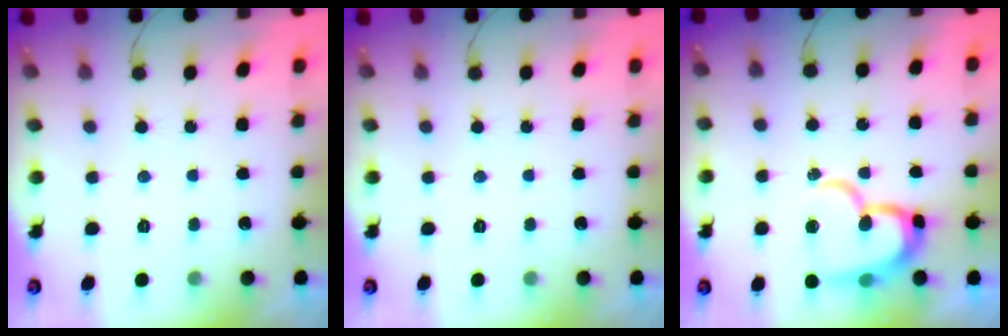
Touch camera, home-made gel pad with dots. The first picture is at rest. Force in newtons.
{"total": 0.0}
{"total": 17.0, "press": 17.0, "slide": 1.4}